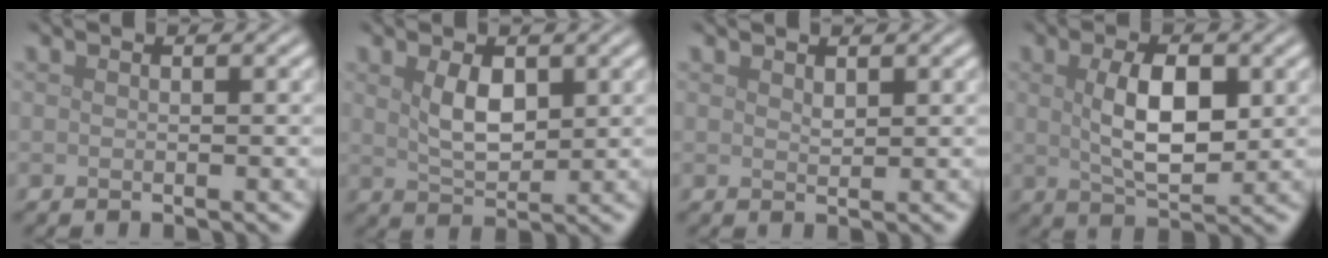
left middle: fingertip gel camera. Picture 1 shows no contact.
{"total": 3.3, "force": [1.1, 1.7, 2.6], "torque": [-0.054, -0.003, 0.025]}
{"total": 0.8, "force": [0.6, 0.3, 0.4], "torque": [-0.011, -0.001, 0.013]}
{"total": 5.6, "force": [0.8, 2.6, 4.9], "torque": [-0.093, -0.002, 0.019]}